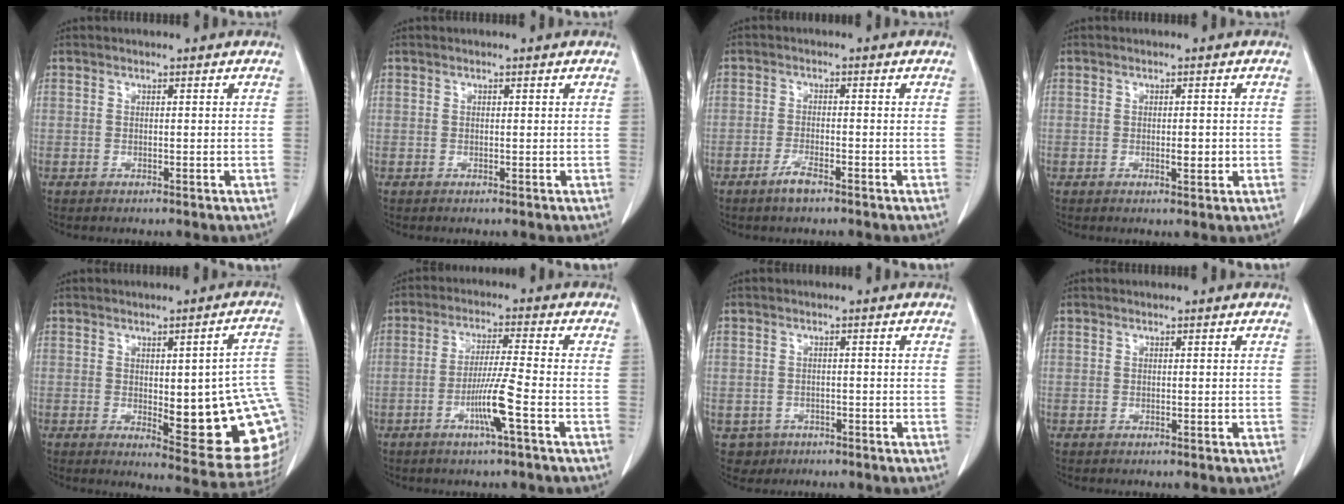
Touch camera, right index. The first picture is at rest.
{"total": 0.0}
{"total": 2.7, "force": [-1.9, 0.3, 1.9], "torque": [-0.039, -0.001, -0.035]}
{"total": 2.1, "force": [-0.3, 0.6, 2.0], "torque": [-0.032, -0.002, -0.002]}
{"total": 18.9, "force": [-0.6, 4.5, 18.4], "torque": [-0.157, 0.005, 0.010]}
{"total": 7.0, "force": [-2.7, -0.8, 6.4], "torque": [-0.124, -0.007, -0.053]}
{"total": 3.1, "force": [-1.3, 2.8, 0.0], "torque": [0.003, 0.010, -0.016]}
{"total": 0.0}